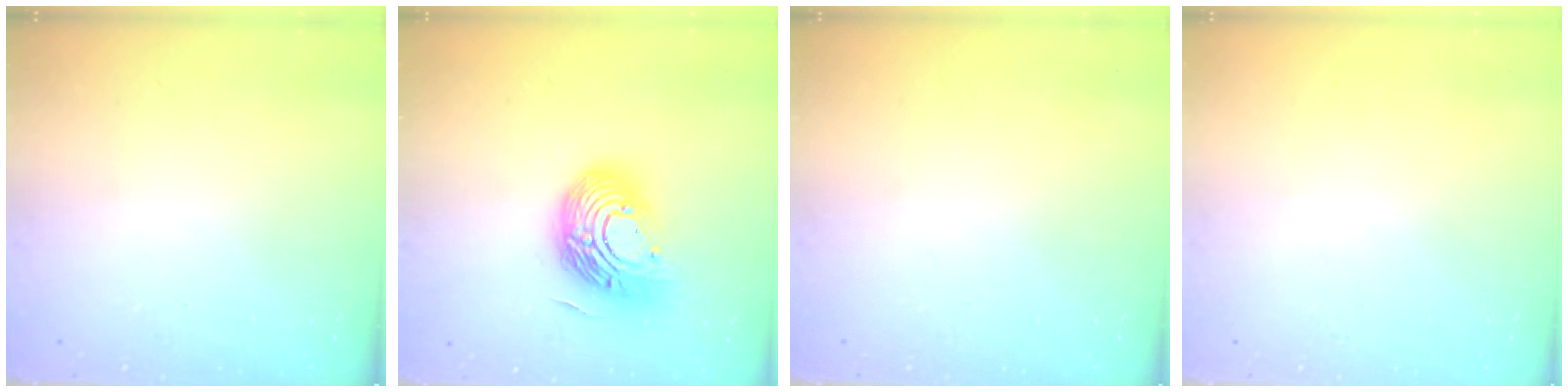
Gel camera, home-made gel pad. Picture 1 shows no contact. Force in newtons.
{"total": 17.5, "press": 17.5, "slide": 1.3}
{"total": 0.0}
{"total": 0.0}